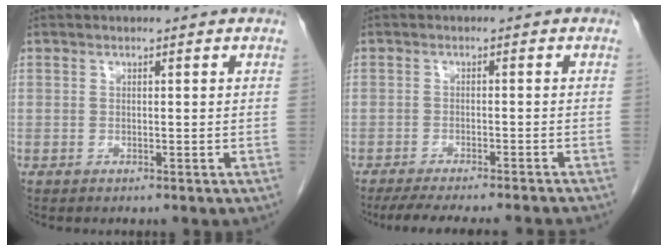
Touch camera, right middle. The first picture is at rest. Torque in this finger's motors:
{"motor_torque": [0.25, -0.21, 0.04, 0.03]}